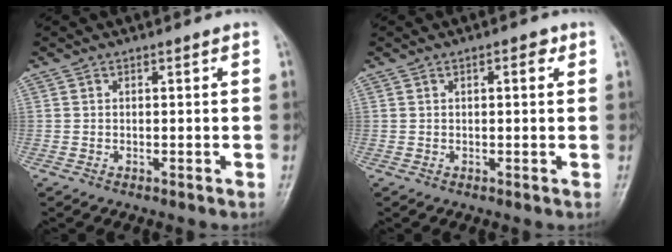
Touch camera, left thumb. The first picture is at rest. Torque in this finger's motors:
{"motor_torque": [-0.19, -0.11, 0.06, 0.07, -0.08]}